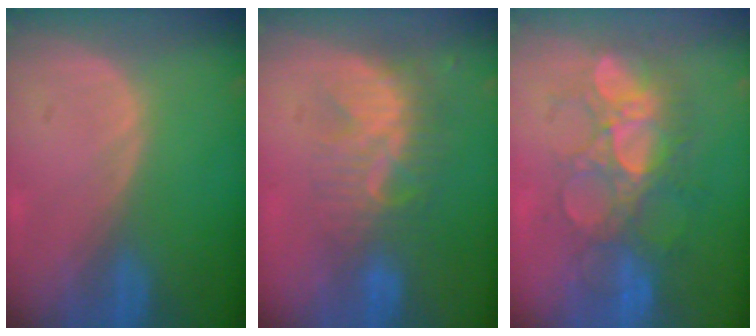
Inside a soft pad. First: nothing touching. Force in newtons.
{"total": 8.6, "press": 7.6, "slide": 4.1}
{"total": 9.1, "press": 8.9, "slide": 1.9}